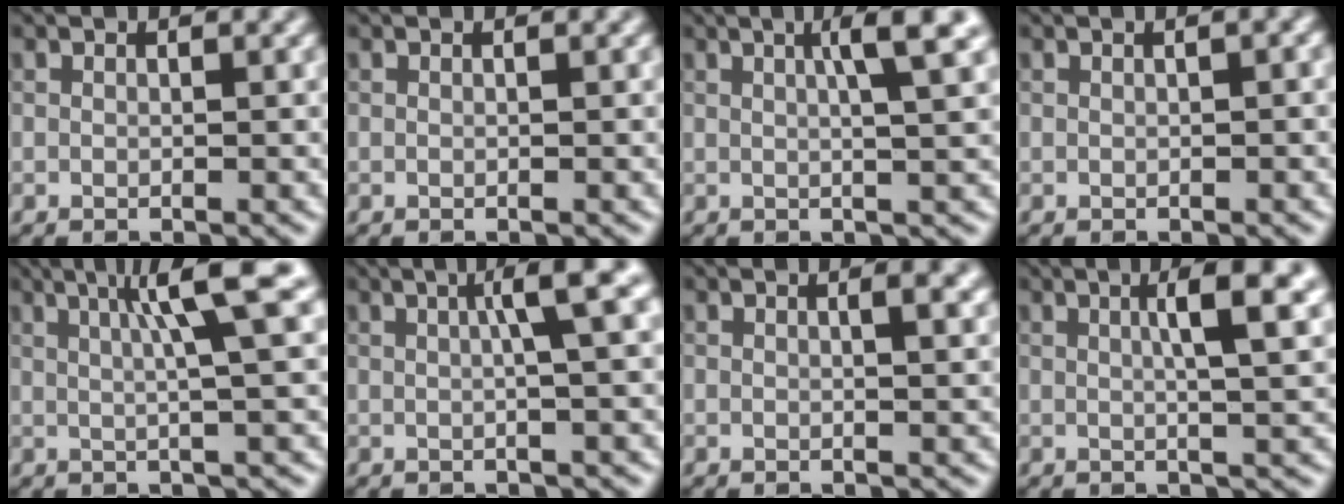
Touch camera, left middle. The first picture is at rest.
{"total": 0.0}
{"total": 4.4, "force": [1.5, 0.7, 4.0], "torque": [-0.054, 0.010, 0.020]}
{"total": 1.0, "force": [0.2, 0.2, 1.0], "torque": [-0.013, 0.006, 0.002]}
{"total": 6.1, "force": [1.9, 0.7, 5.7], "torque": [-0.079, 0.016, 0.029]}
{"total": 4.2, "force": [0.9, 0.5, 4.0], "torque": [-0.055, 0.014, 0.012]}
{"total": 2.3, "force": [0.8, 0.7, 2.0], "torque": [-0.018, 0.004, 0.009]}
{"total": 5.2, "force": [1.5, 1.0, 4.8], "torque": [-0.061, 0.011, 0.019]}